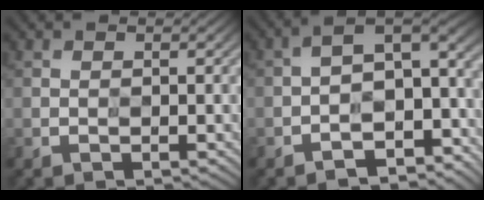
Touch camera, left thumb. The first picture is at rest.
{"total": 8.5, "force": [-4.5, 4.6, 5.6], "torque": [-0.071, -0.010, -0.074]}